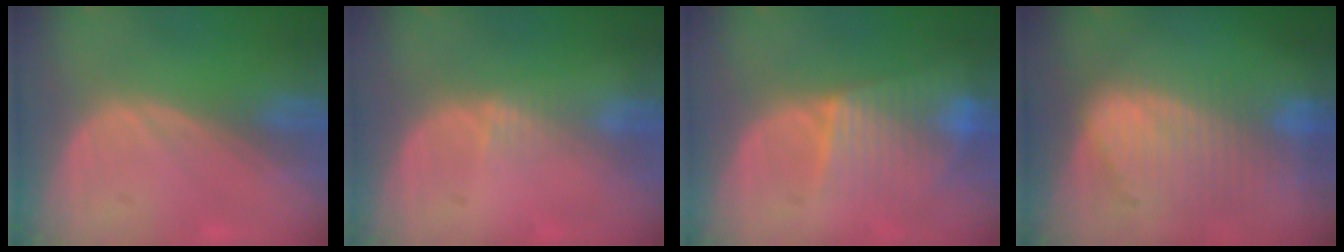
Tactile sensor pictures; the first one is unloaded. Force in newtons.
{"total": 1.4, "press": 1.1, "slide": 0.8}
{"total": 7.3, "press": 7.0, "slide": 2.2}
{"total": 9.3, "press": 8.2, "slide": 4.5}